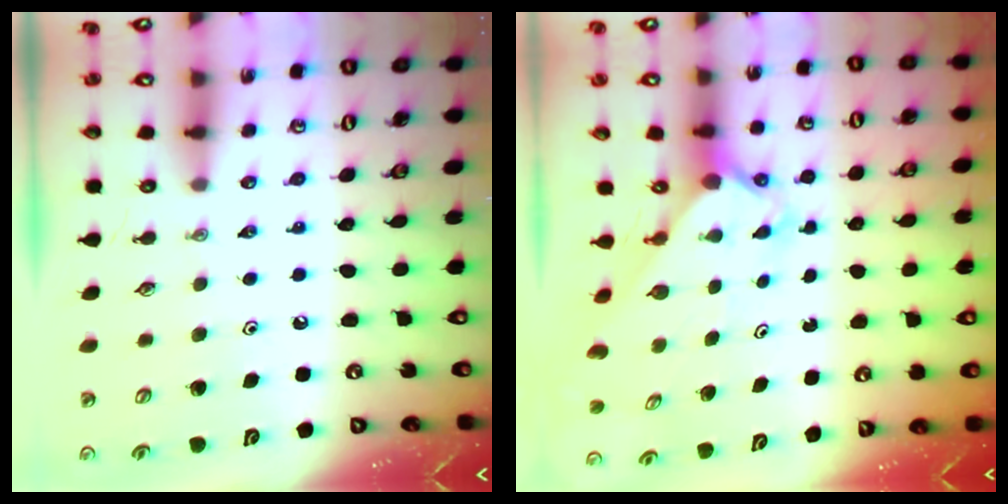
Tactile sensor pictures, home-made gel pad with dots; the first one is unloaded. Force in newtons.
{"total": 2.6, "press": 2.6, "slide": 0.2}